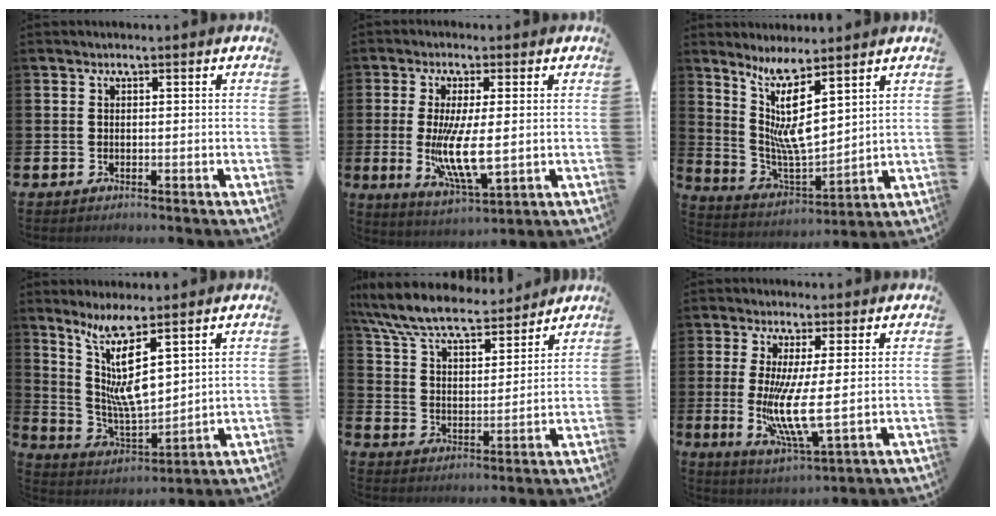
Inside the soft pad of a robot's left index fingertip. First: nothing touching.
{"total": 8.4, "force": [0.3, 2.6, 8.0], "torque": [-0.138, -0.017, 0.002]}
{"total": 8.8, "force": [5.4, 1.8, 6.7], "torque": [-0.146, -0.033, 0.095]}
{"total": 9.5, "force": [5.5, 2.0, 7.5], "torque": [-0.161, -0.021, 0.097]}
{"total": 8.5, "force": [7.8, 1.7, 3.0], "torque": [-0.097, -0.049, 0.138]}
{"total": 8.0, "force": [0.7, 1.4, 7.9], "torque": [-0.132, -0.026, 0.011]}